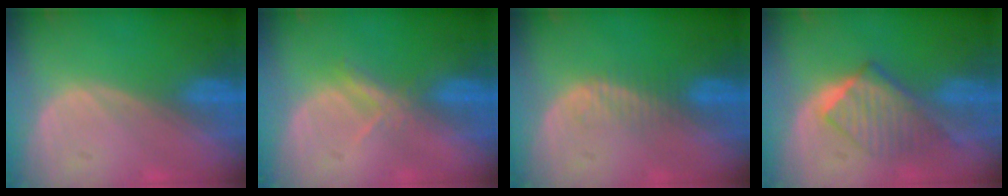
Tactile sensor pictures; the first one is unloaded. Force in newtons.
{"total": 2.6, "press": 2.5, "slide": 0.9}
{"total": 2.3, "press": 2.3, "slide": 0.3}
{"total": 6.4, "press": 6.3, "slide": 1.5}